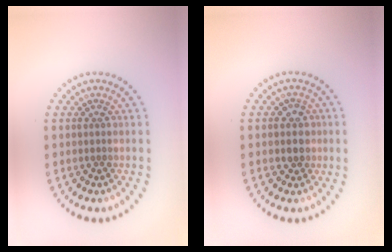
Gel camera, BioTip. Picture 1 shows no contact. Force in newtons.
{"total": 1.9, "press": 1.8, "slide": 0.8}